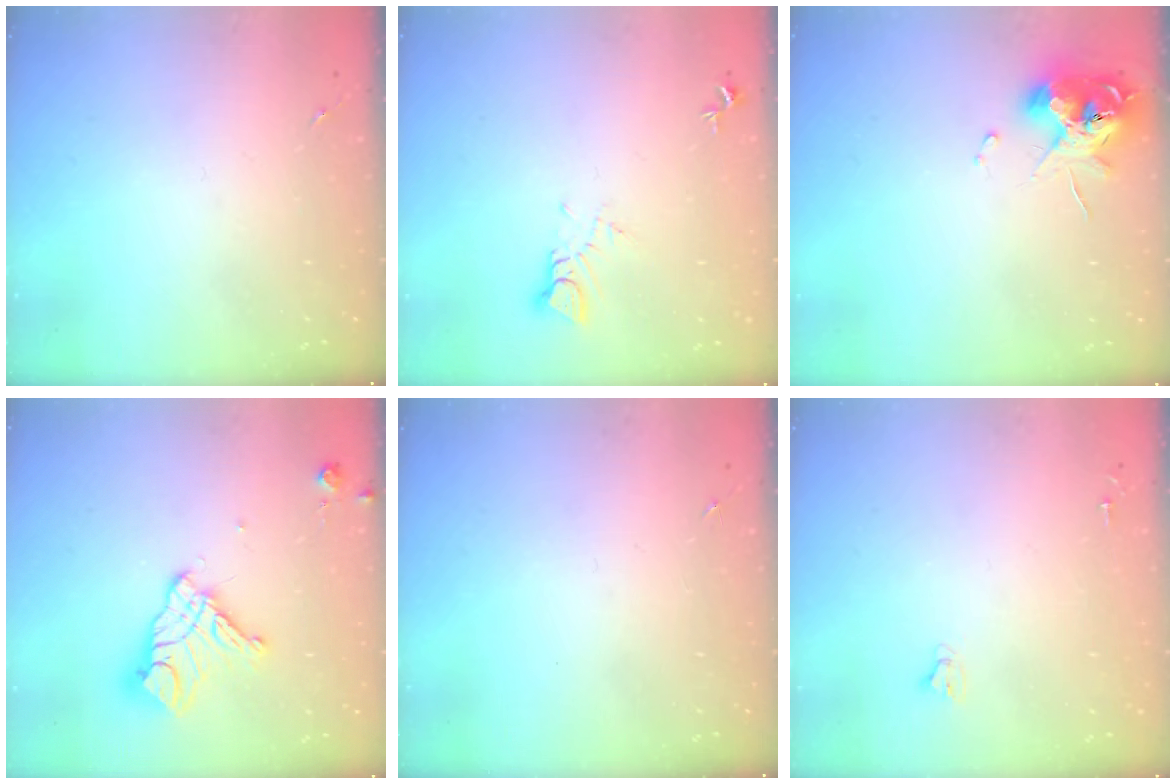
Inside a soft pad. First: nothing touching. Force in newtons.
{"total": 4.0, "press": 4.0, "slide": 0.3}
{"total": 11.3, "press": 11.2, "slide": 1.4}
{"total": 14.6, "press": 14.5, "slide": 1.4}
{"total": 0.0}
{"total": 2.0, "press": 2.0, "slide": 0.2}